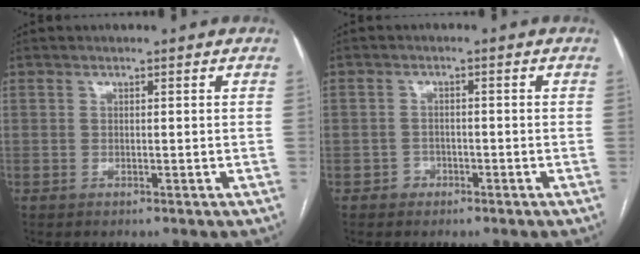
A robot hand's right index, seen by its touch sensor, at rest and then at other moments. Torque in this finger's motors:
{"motor_torque": [-1.42, 0.22, -0.94, -0.21]}